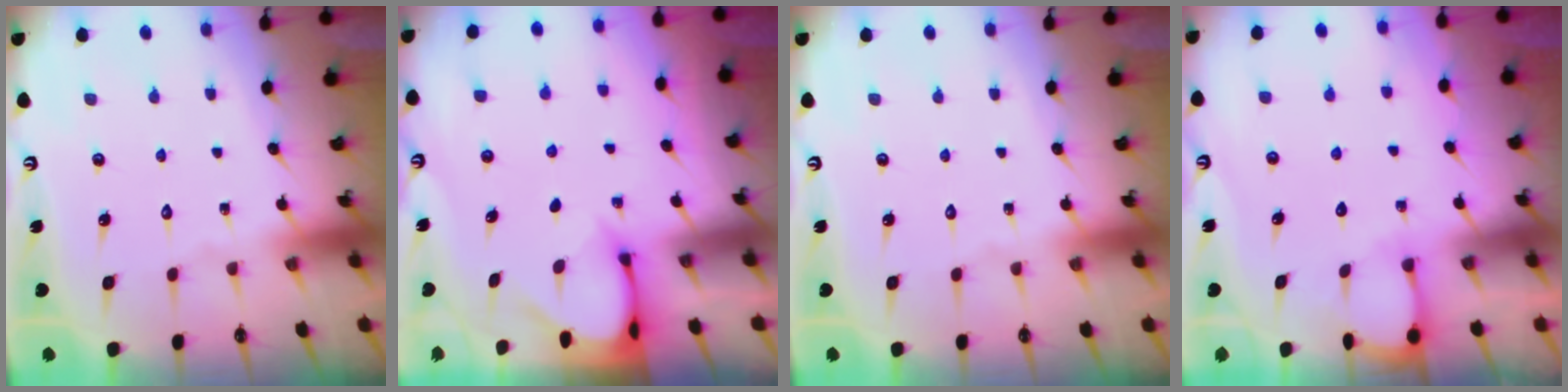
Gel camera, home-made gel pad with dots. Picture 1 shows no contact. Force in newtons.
{"total": 3.2, "press": 3.2, "slide": 0.2}
{"total": 0.0}
{"total": 3.4, "press": 3.4, "slide": 0.3}